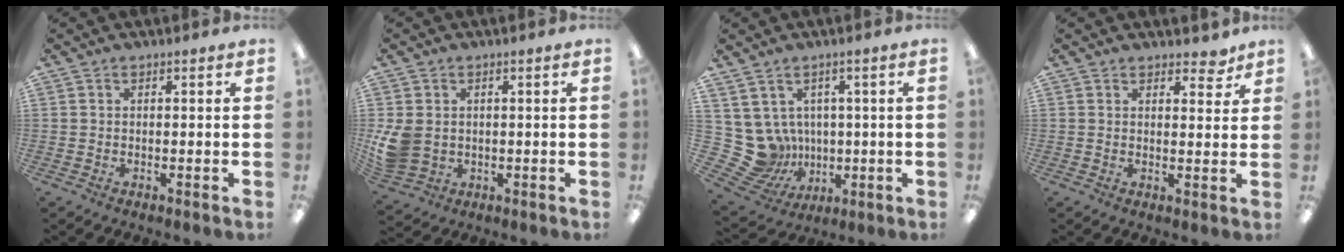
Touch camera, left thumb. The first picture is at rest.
{"total": 7.8, "force": [0.4, 6.5, 4.2], "torque": [-0.104, 0.008, 0.011]}
{"total": 9.6, "force": [0.9, 9.2, 2.4], "torque": [-0.097, -0.021, 0.026]}
{"total": 3.7, "force": [2.9, 1.7, 1.5], "torque": [-0.001, -0.015, 0.047]}